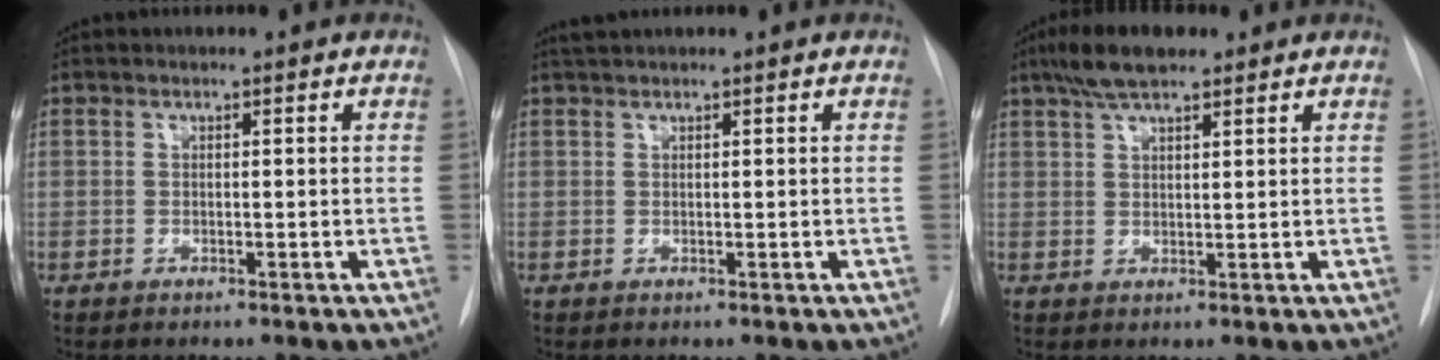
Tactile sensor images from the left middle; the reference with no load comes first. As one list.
[{"total": 1.5, "force": [1.3, 0.0, 0.6], "torque": [-0.013, 0.015, 0.028]}, {"total": 6.3, "force": [4.6, 1.6, 4.0], "torque": [-0.085, 0.017, 0.082]}]